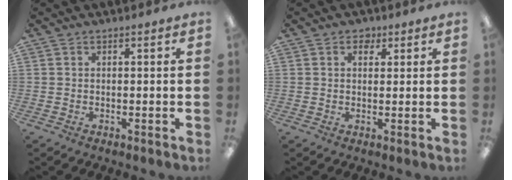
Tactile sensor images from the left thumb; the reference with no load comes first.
{"total": 2.6, "force": [1.4, 1.8, 1.2], "torque": [-0.002, -0.006, 0.020]}